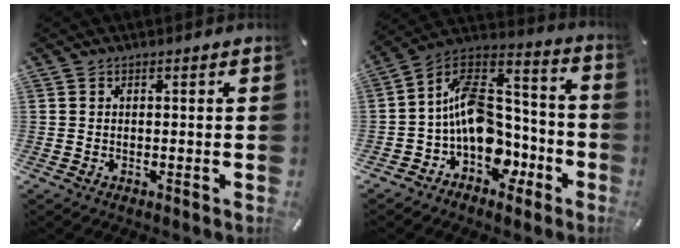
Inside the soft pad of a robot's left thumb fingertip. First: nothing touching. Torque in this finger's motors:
{"motor_torque": [0.67, 1.10, 1.24, 1.20, 0.11]}